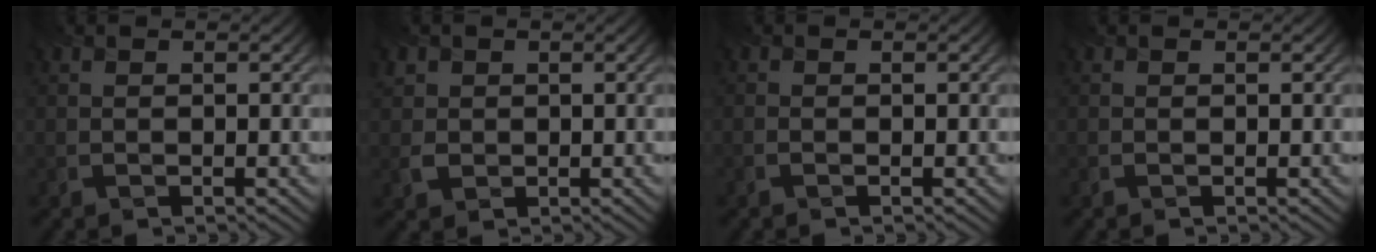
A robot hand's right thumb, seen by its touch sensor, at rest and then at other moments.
{"total": 2.4, "force": [0.5, 2.3, 0.5], "torque": [-0.016, -0.002, 0.008]}
{"total": 0.6, "force": [-0.3, 0.3, 0.4], "torque": [-0.012, -0.003, -0.007]}
{"total": 0.0}